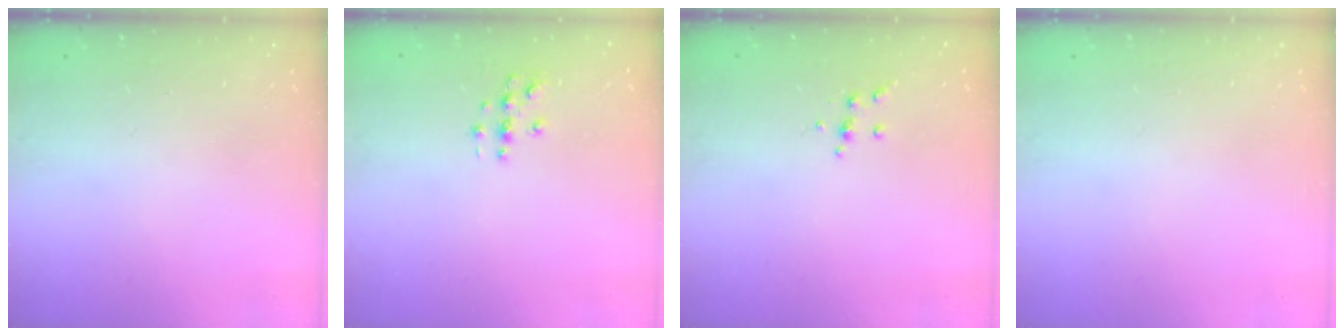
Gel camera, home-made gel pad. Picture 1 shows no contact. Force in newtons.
{"total": 2.8, "press": 2.8, "slide": 0.3}
{"total": 4.0, "press": 3.8, "slide": 1.0}
{"total": 0.0}